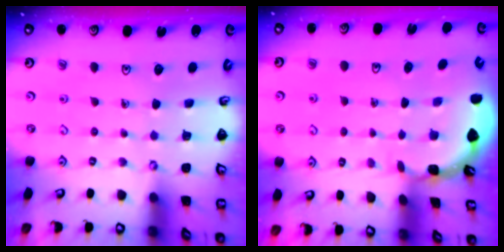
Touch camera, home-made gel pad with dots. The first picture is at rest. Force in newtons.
{"total": 1.6, "press": 1.6, "slide": 0.1}